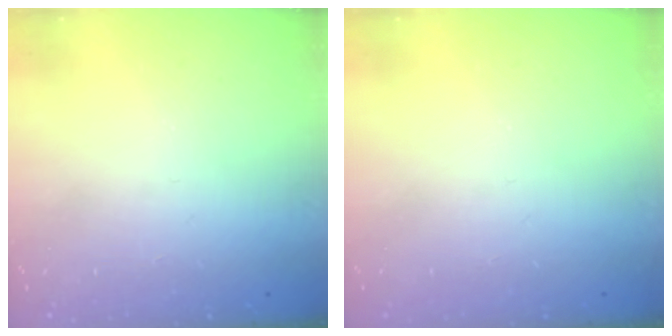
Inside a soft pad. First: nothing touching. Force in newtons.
{"total": 0.0}